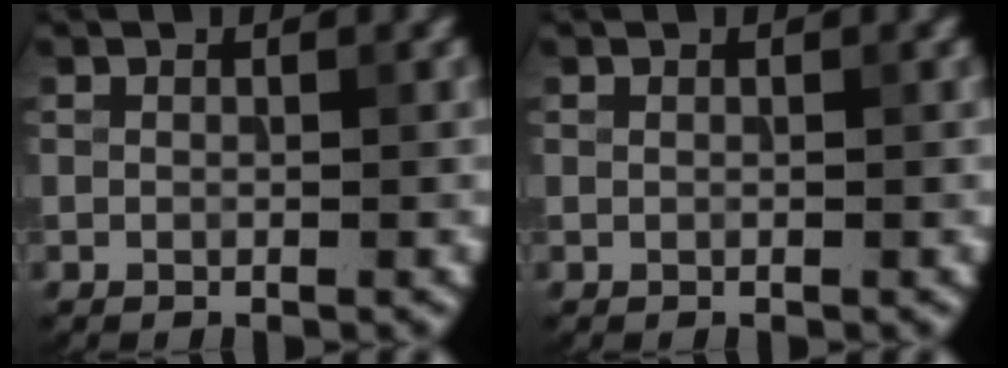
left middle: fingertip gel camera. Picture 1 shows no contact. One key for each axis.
{"total": 0.0}